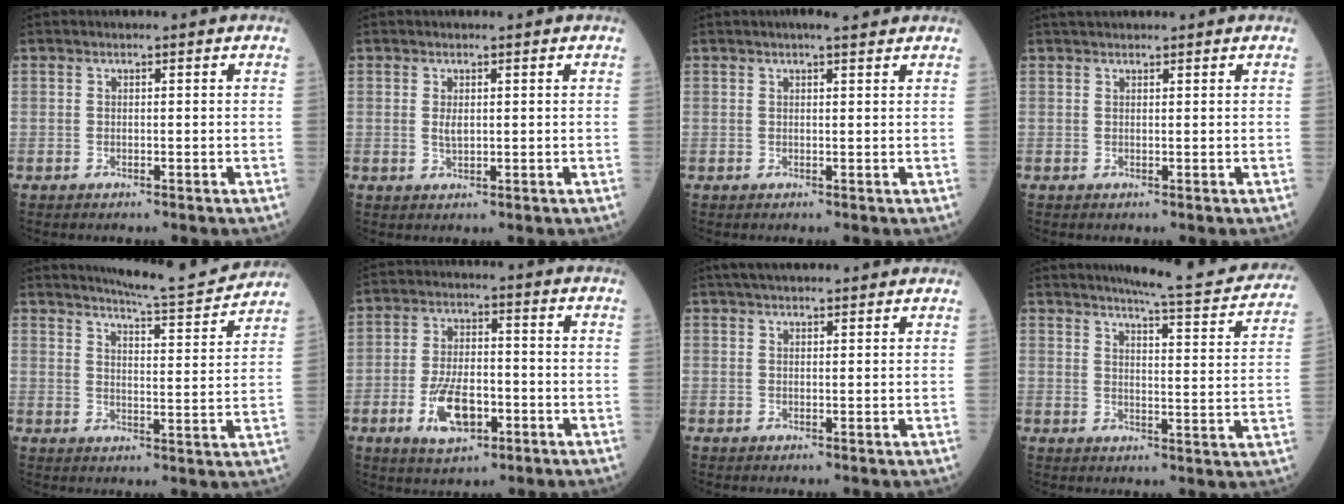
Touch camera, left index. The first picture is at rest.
{"total": 1.6, "force": [0.4, 0.7, 1.4], "torque": [-0.030, -0.002, 0.012]}
{"total": 3.0, "force": [2.5, 0.3, 1.7], "torque": [-0.025, 0.014, 0.033]}
{"total": 3.3, "force": [3.0, 0.5, 1.3], "torque": [-0.015, 0.034, 0.048]}
{"total": 11.7, "force": [11.4, -0.3, 2.8], "torque": [-0.048, -0.017, 0.151]}
{"total": 8.6, "force": [-3.3, 3.9, 6.9], "torque": [-0.140, -0.001, -0.057]}
{"total": 8.4, "force": [7.4, 1.3, 3.8], "torque": [-0.055, 0.038, 0.105]}
{"total": 16.5, "force": [15.2, 1.1, 6.1], "torque": [-0.072, -0.048, 0.169]}